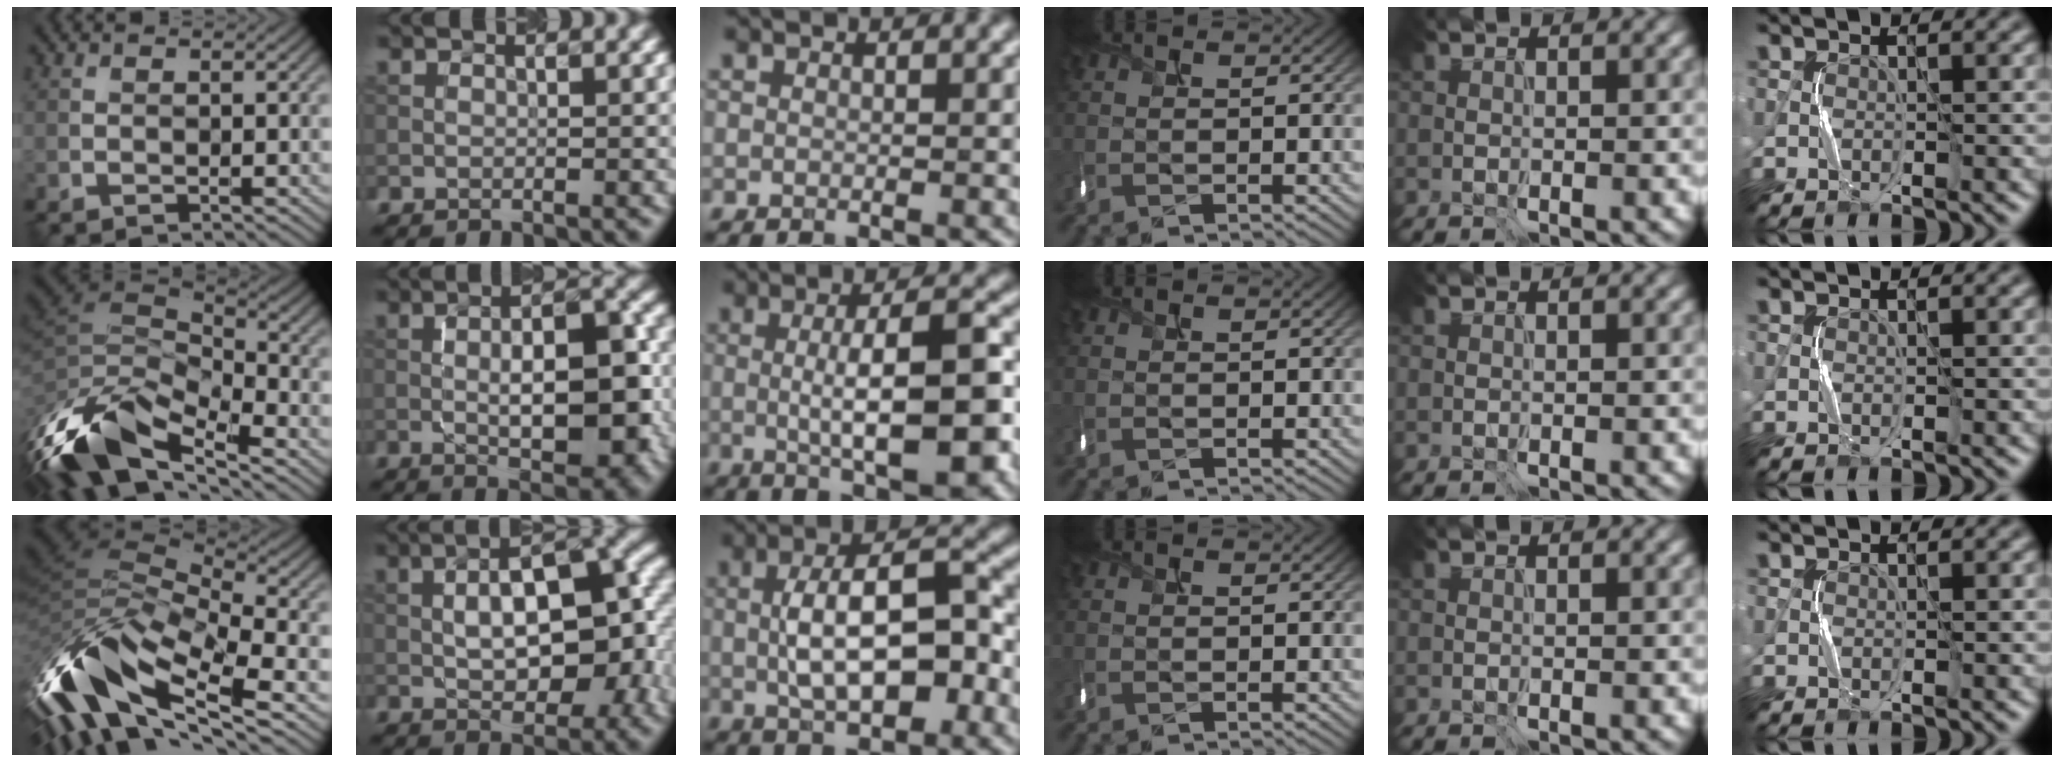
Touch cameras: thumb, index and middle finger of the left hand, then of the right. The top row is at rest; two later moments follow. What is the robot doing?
{"motion": "shake", "object": "box of matches"}